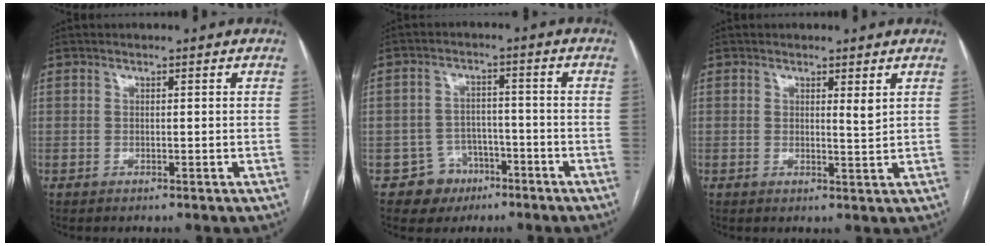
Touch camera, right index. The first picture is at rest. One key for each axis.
{"total": 5.8, "fx": -3.1, "fy": 5.0, "fz": 0.2, "tx": 0.010, "ty": 0.015, "tz": -0.043}
{"total": 1.9, "fx": 1.1, "fy": 0.2, "fz": 1.6, "tx": -0.027, "ty": -0.011, "tz": 0.018}